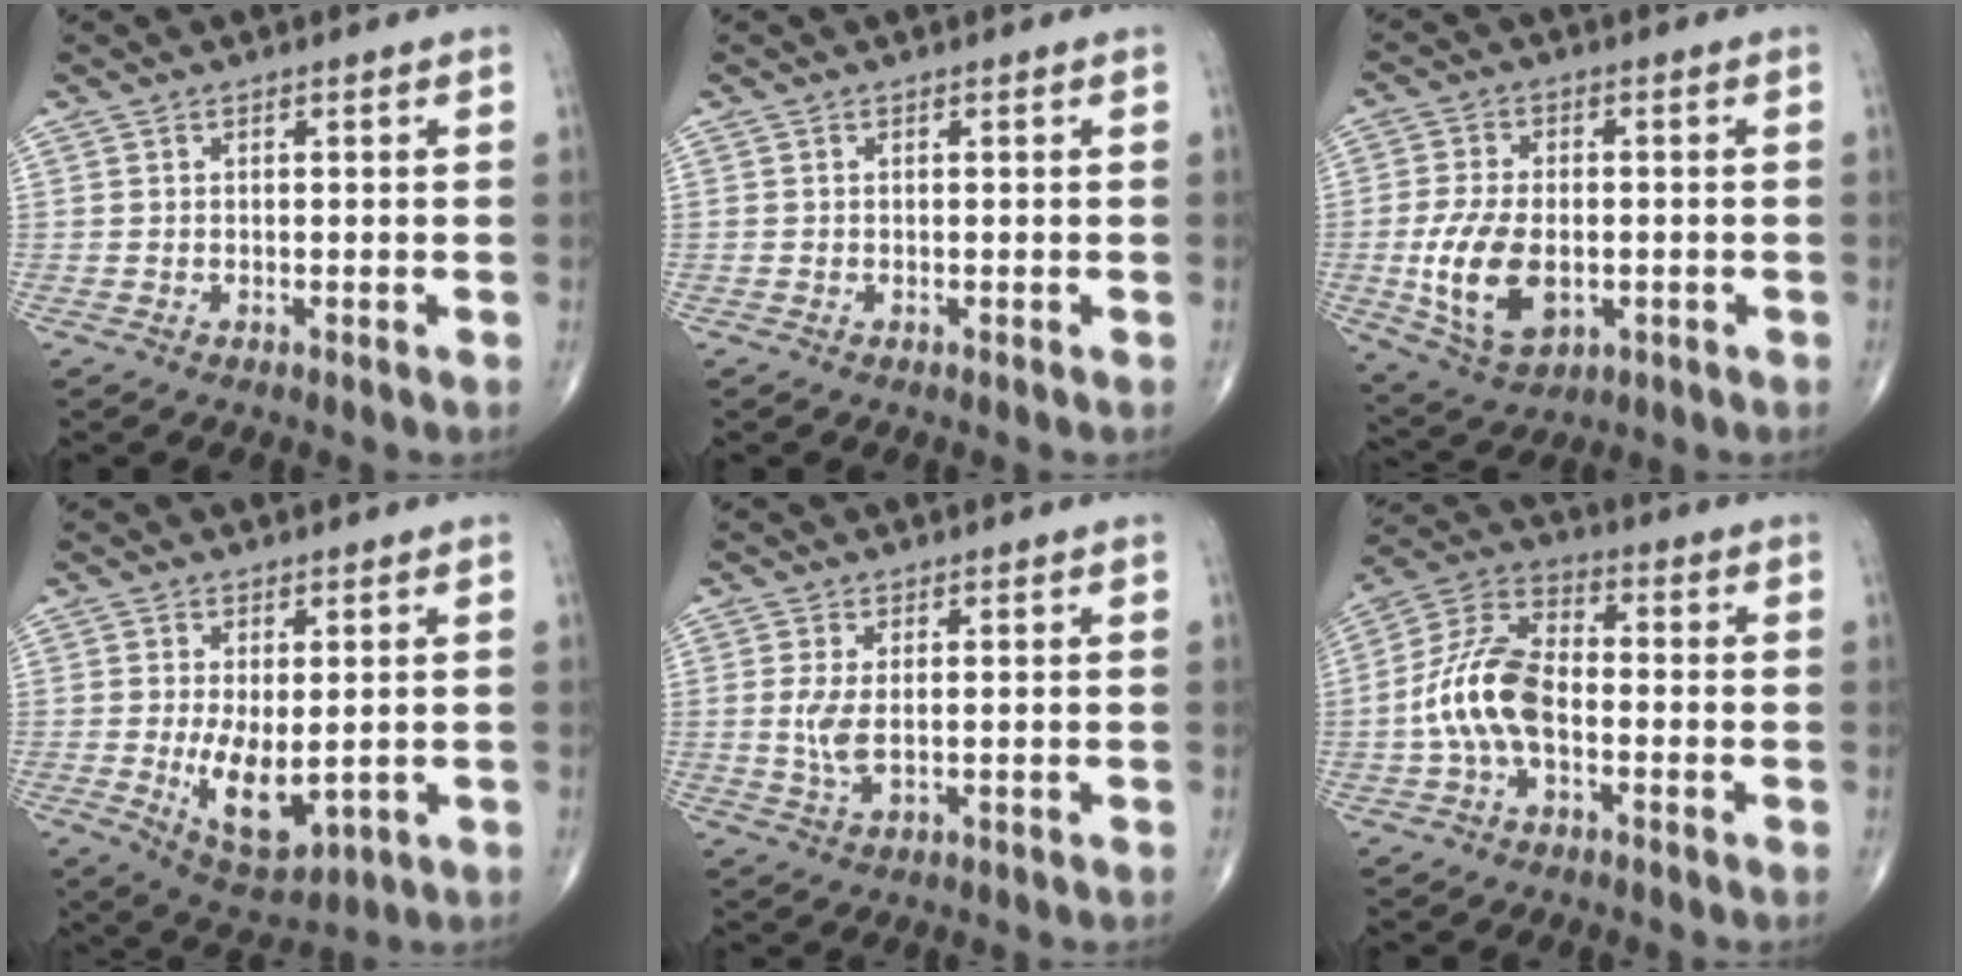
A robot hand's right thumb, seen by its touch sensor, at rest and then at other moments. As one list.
[{"total": 0.0}, {"total": 12.7, "force": [-2.2, 7.6, 9.9], "torque": [-0.186, -0.005, -0.029]}, {"total": 8.8, "force": [-0.6, 4.1, 7.7], "torque": [-0.118, -0.025, 0.006]}, {"total": 3.7, "force": [0.2, 1.2, 3.5], "torque": [-0.090, -0.011, 0.009]}, {"total": 12.1, "force": [-2.1, 6.7, 9.8], "torque": [-0.201, 0.040, -0.049]}]